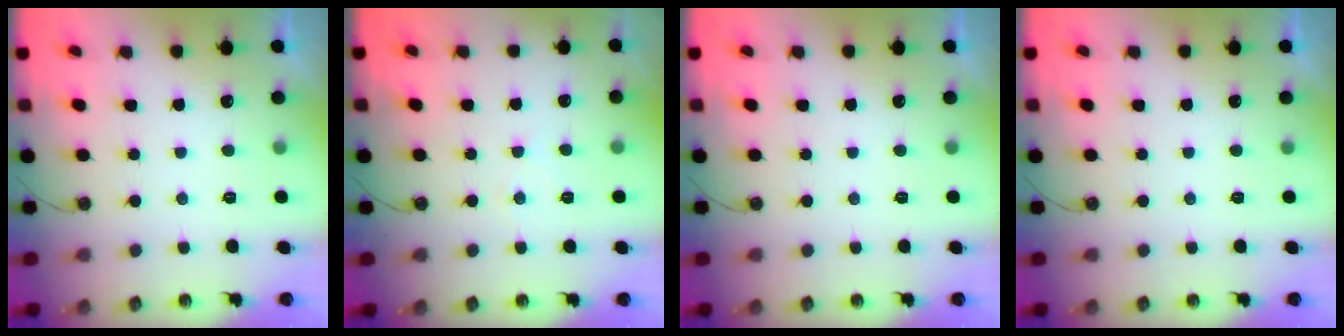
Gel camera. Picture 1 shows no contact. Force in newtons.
{"total": 4.1, "press": 4.0, "slide": 0.6}
{"total": 0.0}
{"total": 0.0}